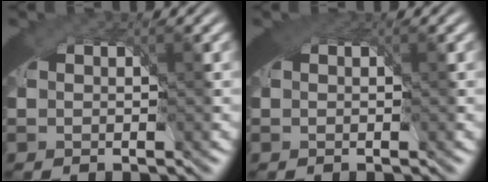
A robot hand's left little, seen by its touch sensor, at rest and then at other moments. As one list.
[{"total": 1.5, "force": [0.8, 0.9, 0.9], "torque": [-0.017, -0.003, 0.013]}]